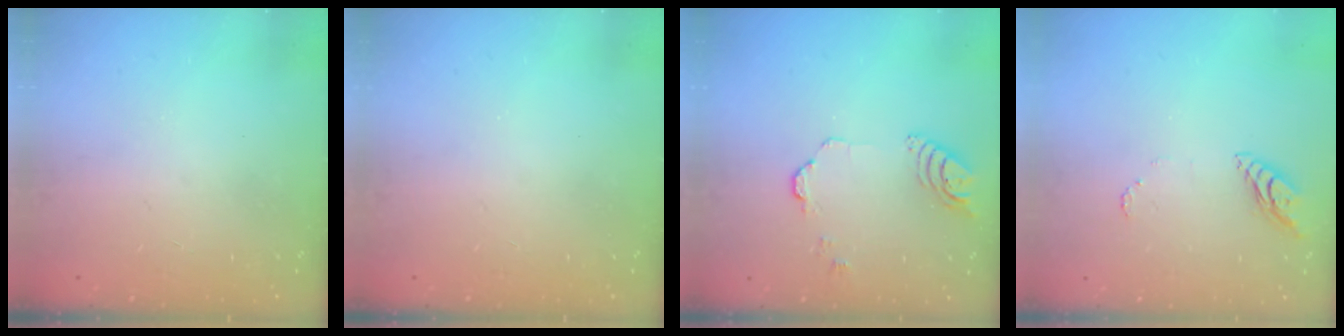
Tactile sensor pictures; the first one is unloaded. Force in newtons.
{"total": 0.0}
{"total": 6.7, "press": 6.7, "slide": 0.8}
{"total": 6.5, "press": 6.5, "slide": 0.4}